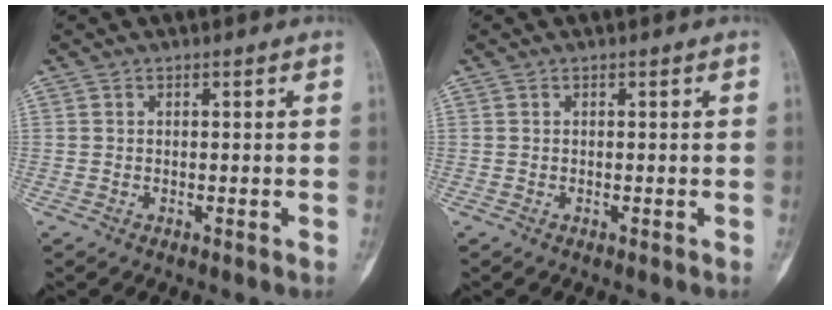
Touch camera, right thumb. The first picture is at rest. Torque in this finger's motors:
{"motor_torque": [-0.01, 0.00, 0.00, 0.00, 0.00]}